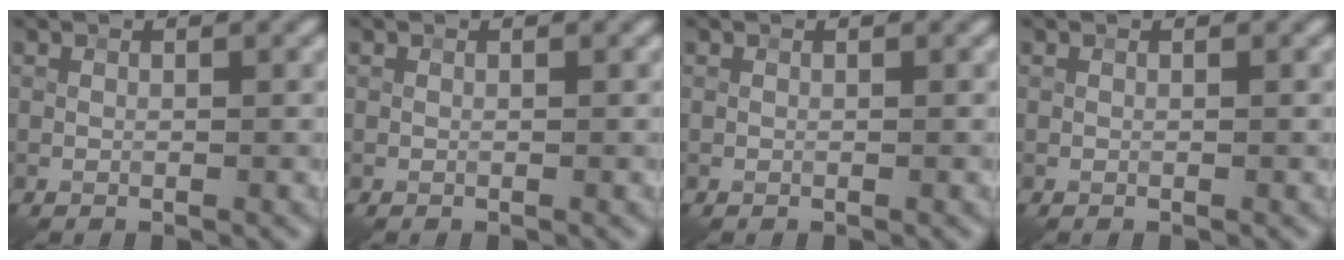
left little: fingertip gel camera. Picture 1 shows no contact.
{"total": 0.0}
{"total": 0.0}
{"total": 0.0}